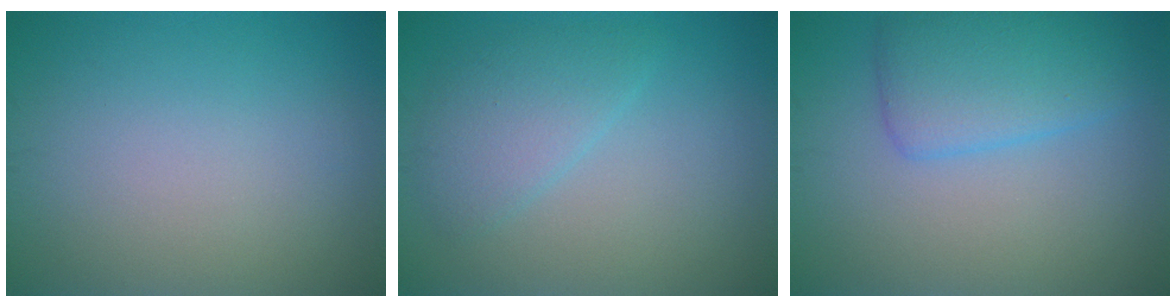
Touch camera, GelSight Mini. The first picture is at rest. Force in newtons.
{"total": 3.0, "press": 3.0, "slide": 0.1}
{"total": 4.5, "press": 4.5, "slide": 0.1}